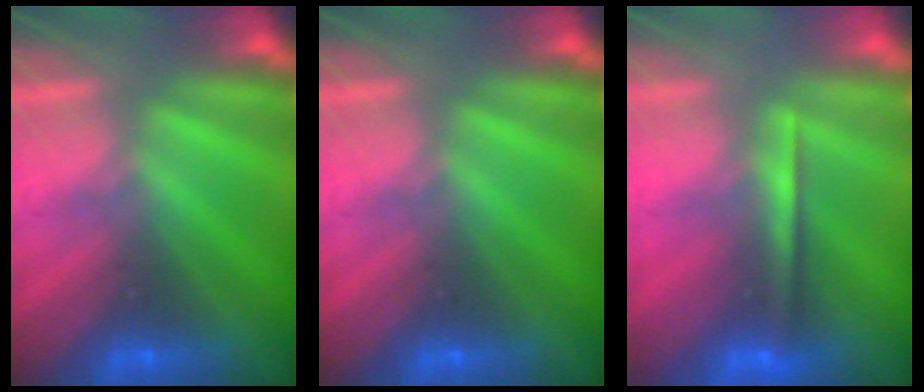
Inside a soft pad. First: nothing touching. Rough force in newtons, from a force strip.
{"total": 0.0}
{"total": 1.3}